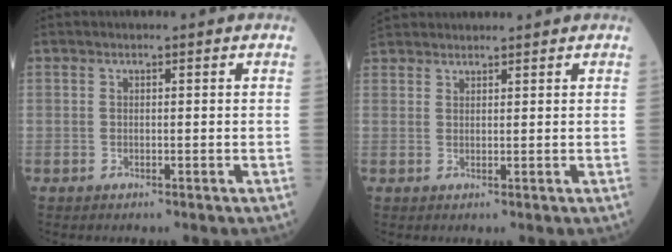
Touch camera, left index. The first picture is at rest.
{"total": 4.5, "force": [4.2, 1.2, 0.8], "torque": [-0.016, 0.036, 0.076]}